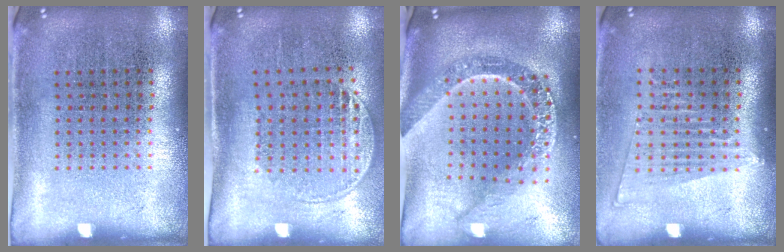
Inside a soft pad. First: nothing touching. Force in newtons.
{"total": 1.6, "press": 1.3, "slide": 0.9}
{"total": 2.7, "press": 2.2, "slide": 1.6}
{"total": 1.3, "press": 1.2, "slide": 0.7}